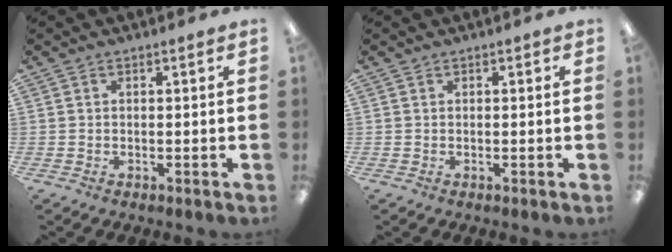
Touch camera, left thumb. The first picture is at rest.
{"total": 0.0}